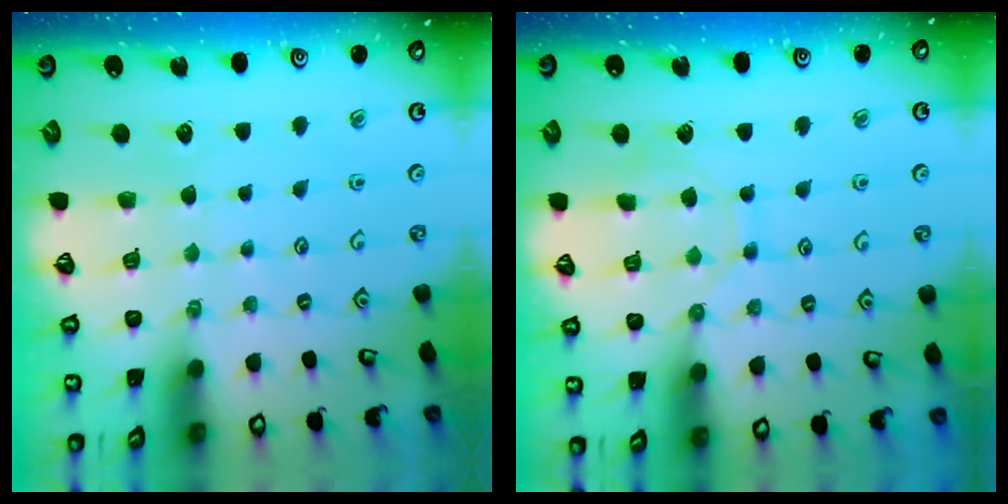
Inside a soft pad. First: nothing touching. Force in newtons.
{"total": 8.3, "press": 8.3, "slide": 0.6}